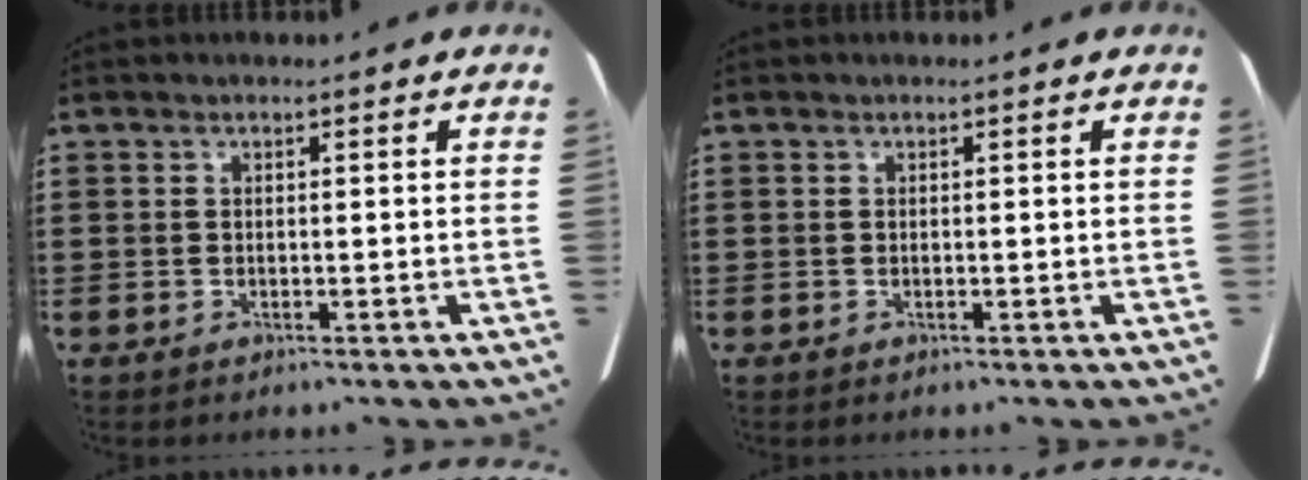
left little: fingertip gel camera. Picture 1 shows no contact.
{"total": 0.0}